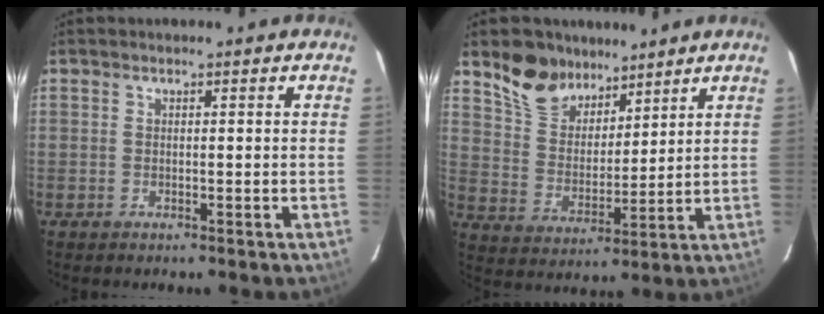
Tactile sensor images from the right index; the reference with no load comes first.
{"total": 10.8, "force": [8.2, 6.1, 3.5], "torque": [-0.074, 0.018, 0.159]}